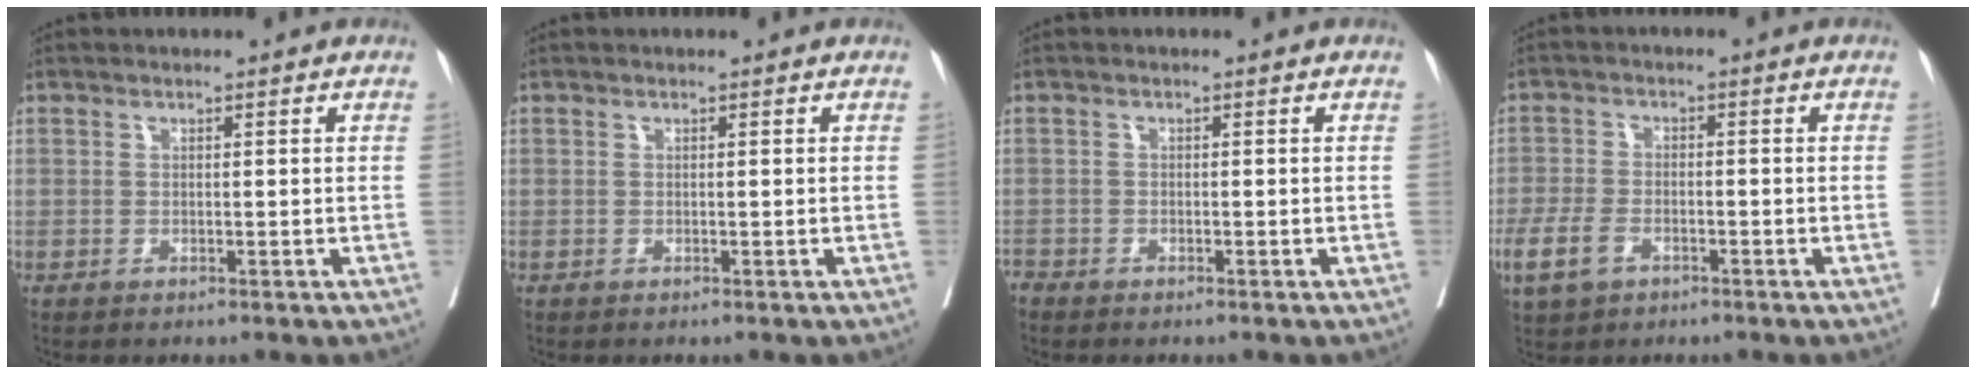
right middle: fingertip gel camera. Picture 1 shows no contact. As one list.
[{"total": 0.0}, {"total": 1.3, "force": [-1.2, 0.5, -0.1], "torque": [0.004, 0.000, -0.022]}, {"total": 6.0, "force": [-3.3, 3.7, 3.5], "torque": [-0.081, -0.001, -0.057]}]